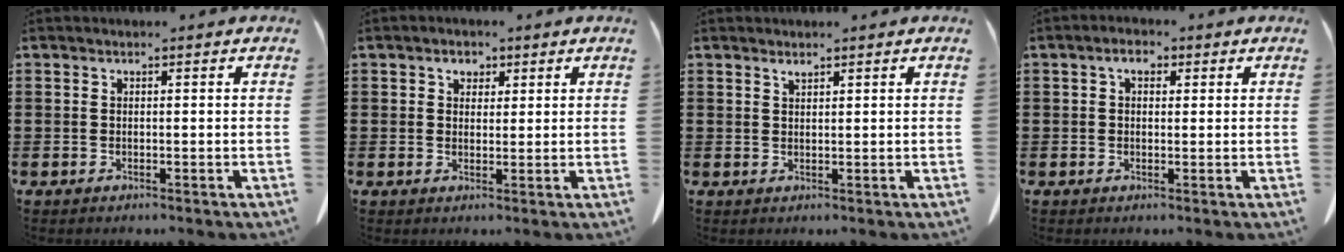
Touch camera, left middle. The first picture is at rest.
{"total": 2.1, "force": [1.3, 1.5, 0.8], "torque": [-0.013, 0.003, 0.021]}
{"total": 1.1, "force": [1.0, 0.1, 0.5], "torque": [-0.013, -0.004, 0.020]}
{"total": 2.4, "force": [1.1, 1.3, 1.7], "torque": [-0.038, 0.006, 0.019]}